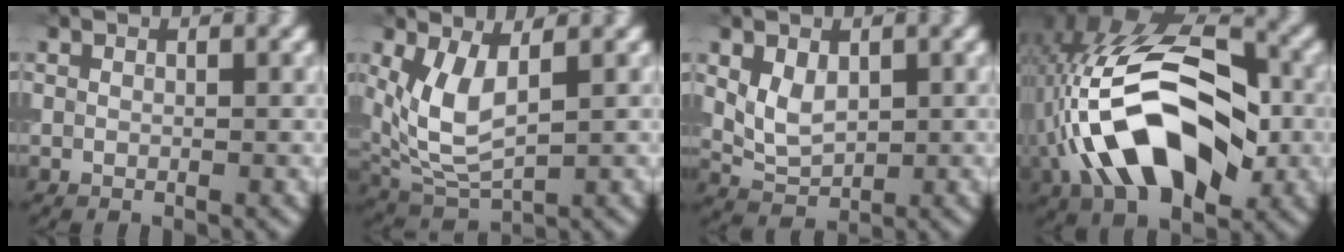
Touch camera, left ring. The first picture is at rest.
{"total": 5.4, "force": [1.3, 2.6, 4.6], "torque": [-0.112, -0.010, 0.035]}
{"total": 3.2, "force": [0.8, 2.1, 2.2], "torque": [-0.048, -0.001, 0.020]}
{"total": 13.4, "force": [-2.8, 7.3, 10.9], "torque": [-0.201, 0.015, -0.063]}